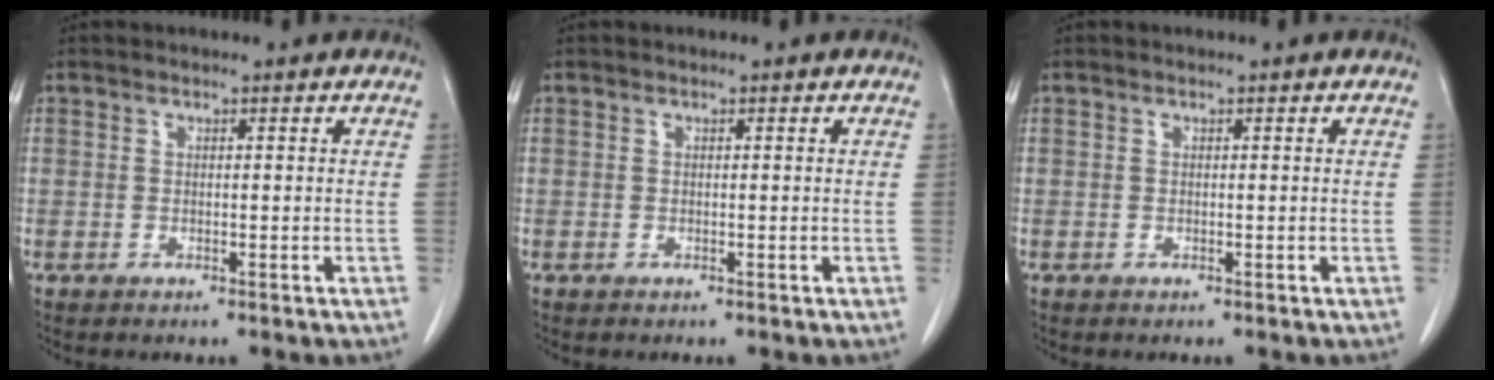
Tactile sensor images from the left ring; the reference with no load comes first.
{"total": 0.0}
{"total": 0.0}